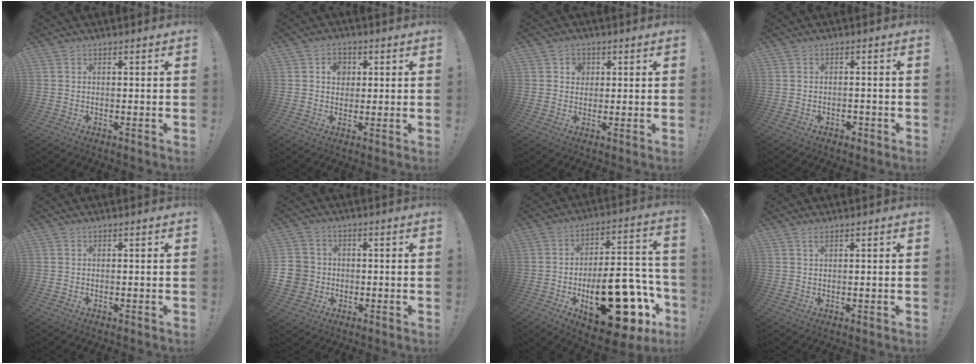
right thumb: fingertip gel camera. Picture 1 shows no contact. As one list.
[{"total": 5.0, "force": [1.2, 4.3, 2.3], "torque": [-0.021, 0.001, 0.018]}, {"total": 3.6, "force": [1.1, 3.2, 1.2], "torque": [-0.006, -0.004, 0.016]}, {"total": 1.7, "force": [-1.1, 1.1, 0.7], "torque": [-0.012, 0.001, -0.018]}, {"total": 0.0}, {"total": 8.0, "force": [-0.8, 7.6, 2.6], "torque": [-0.050, 0.014, -0.014]}, {"total": 25.4, "force": [-9.6, 11.3, 20.6], "torque": [-0.296, 0.053, -0.137]}, {"total": 1.5, "force": [0.9, 0.1, 1.2], "torque": [-0.021, -0.001, 0.016]}]